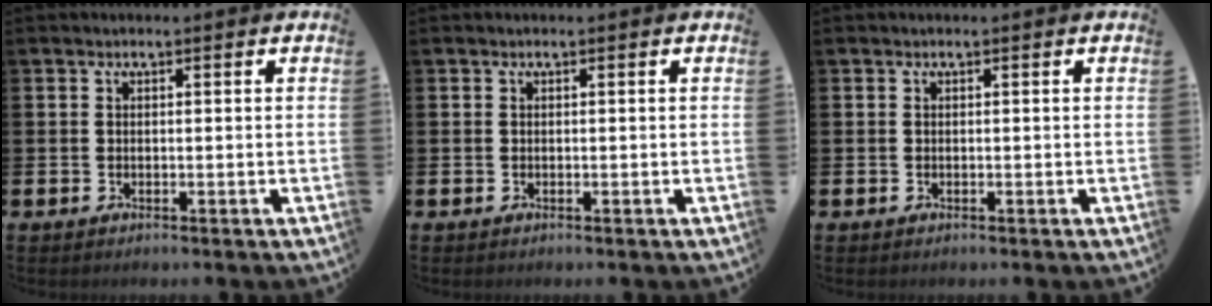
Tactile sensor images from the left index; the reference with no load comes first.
{"total": 0.0}
{"total": 0.0}